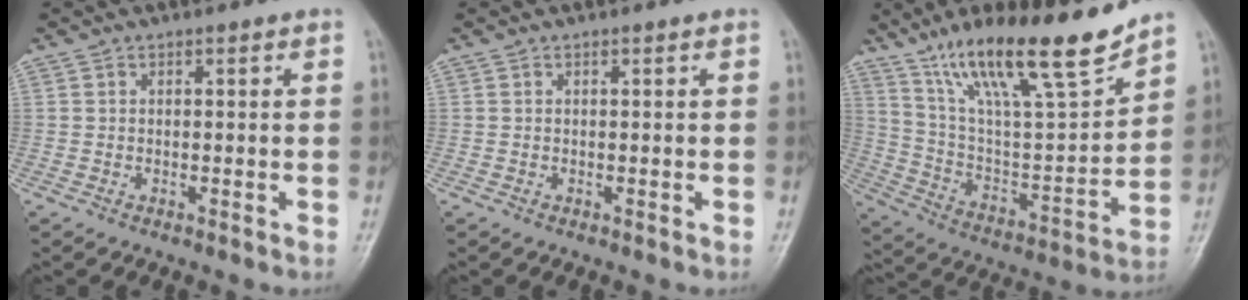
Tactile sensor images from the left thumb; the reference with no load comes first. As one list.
[{"total": 0.0}, {"total": 22.1, "force": [16.1, 4.2, 14.6], "torque": [-0.220, -0.070, 0.286]}]